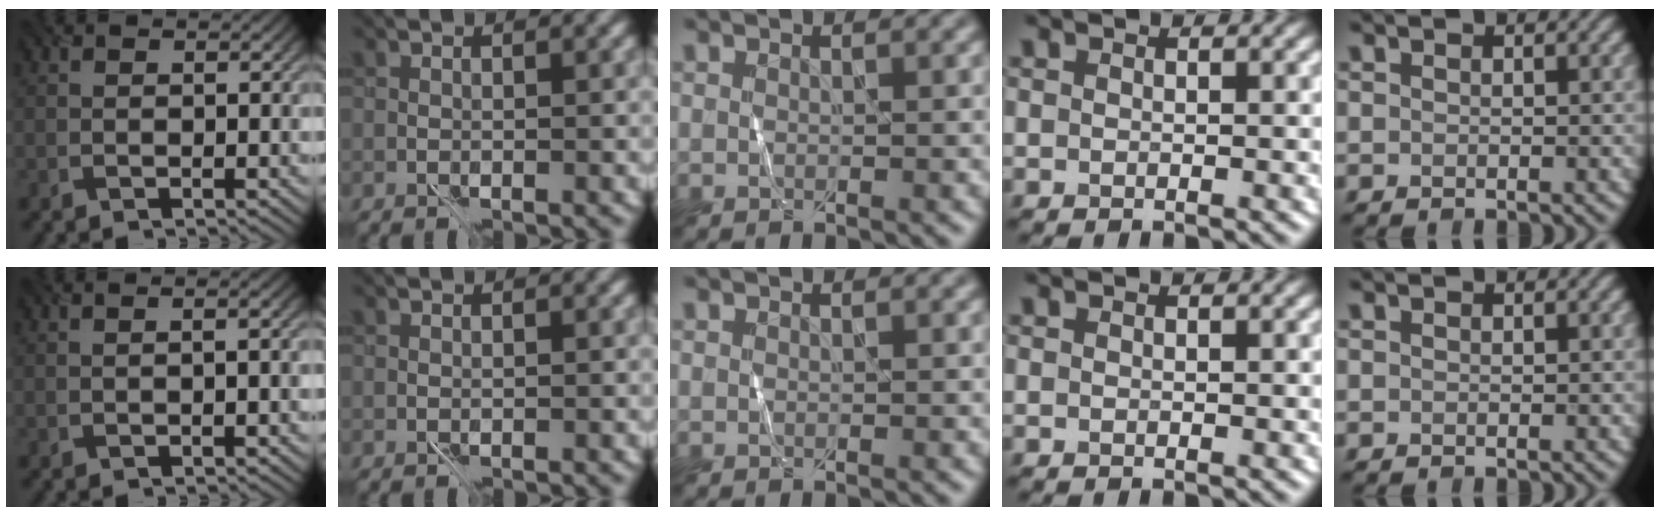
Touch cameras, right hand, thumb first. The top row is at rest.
{"thumb": {"total": 1.6, "force": [0.0, 0.5, 1.5], "torque": [-0.017, 0.007, -0.002]}}